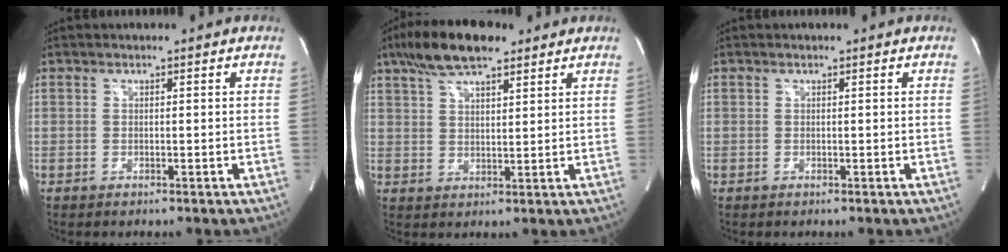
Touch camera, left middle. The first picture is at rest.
{"total": 10.0, "force": [7.2, 3.2, 6.2], "torque": [-0.120, 0.018, 0.127]}
{"total": 0.0}